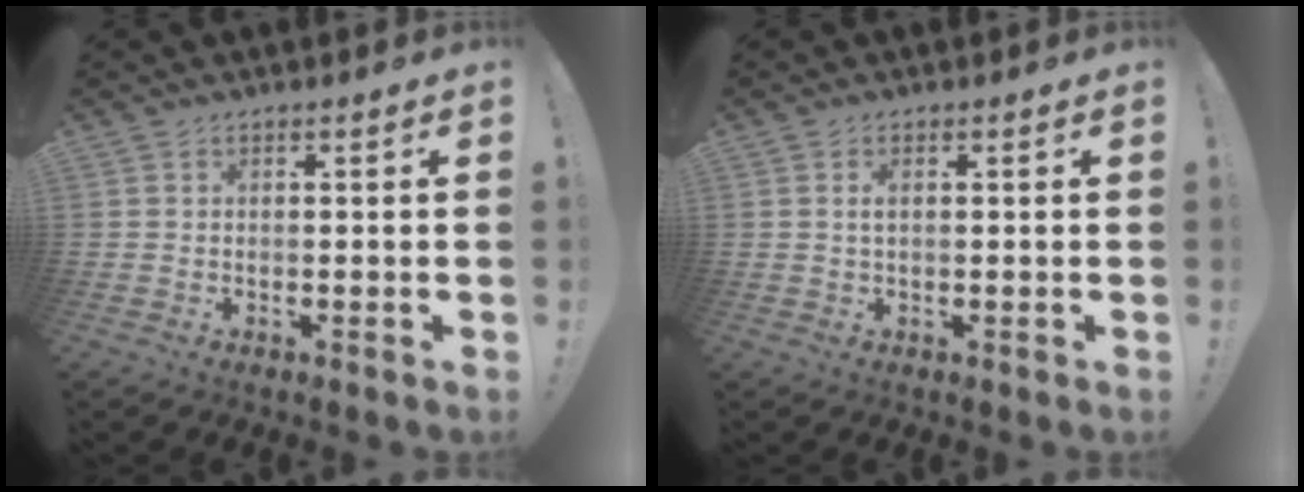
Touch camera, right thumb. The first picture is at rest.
{"total": 1.4, "force": [0.2, 0.3, 1.3], "torque": [-0.026, 0.002, 0.001]}